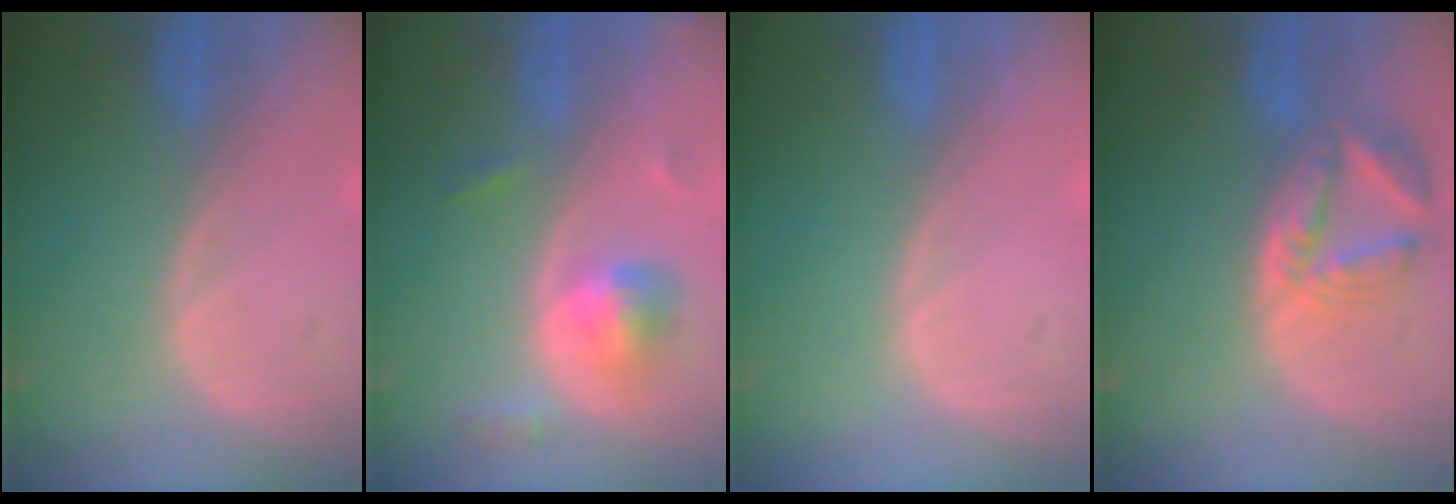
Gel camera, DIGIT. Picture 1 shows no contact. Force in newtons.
{"total": 5.6, "press": 5.3, "slide": 1.8}
{"total": 0.0}
{"total": 8.1, "press": 7.2, "slide": 3.7}